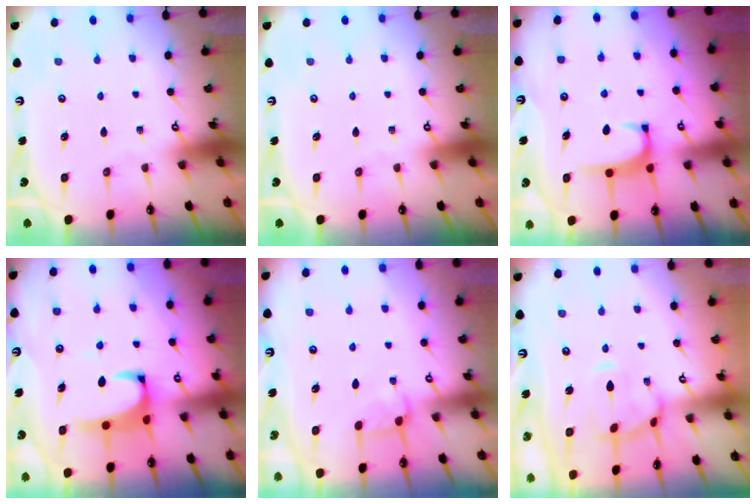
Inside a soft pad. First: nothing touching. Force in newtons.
{"total": 0.0}
{"total": 1.6, "press": 1.6, "slide": 0.5}
{"total": 2.1, "press": 1.9, "slide": 0.9}
{"total": 0.9, "press": 0.8, "slide": 0.4}
{"total": 1.3, "press": 1.3, "slide": 0.3}